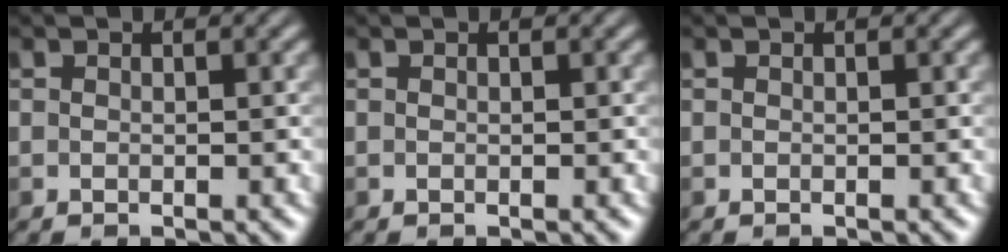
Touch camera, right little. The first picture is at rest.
{"total": 0.0}
{"total": 0.0}